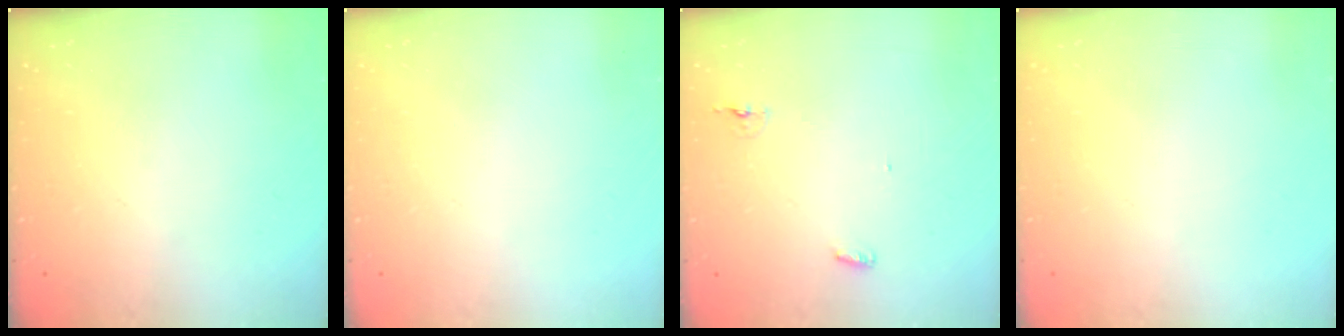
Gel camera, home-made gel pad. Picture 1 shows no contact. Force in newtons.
{"total": 0.0}
{"total": 7.4, "press": 4.4, "slide": 6.0}
{"total": 0.0}